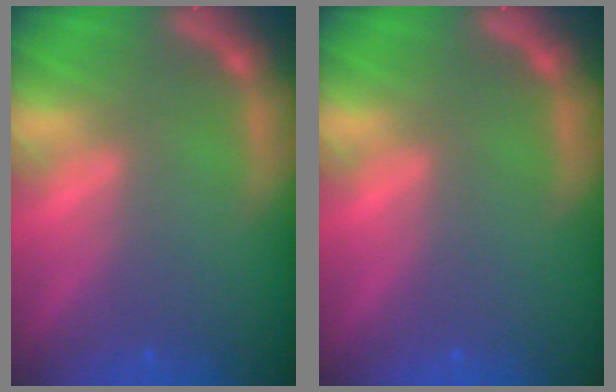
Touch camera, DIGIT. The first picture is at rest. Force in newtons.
{"total": 0.0}